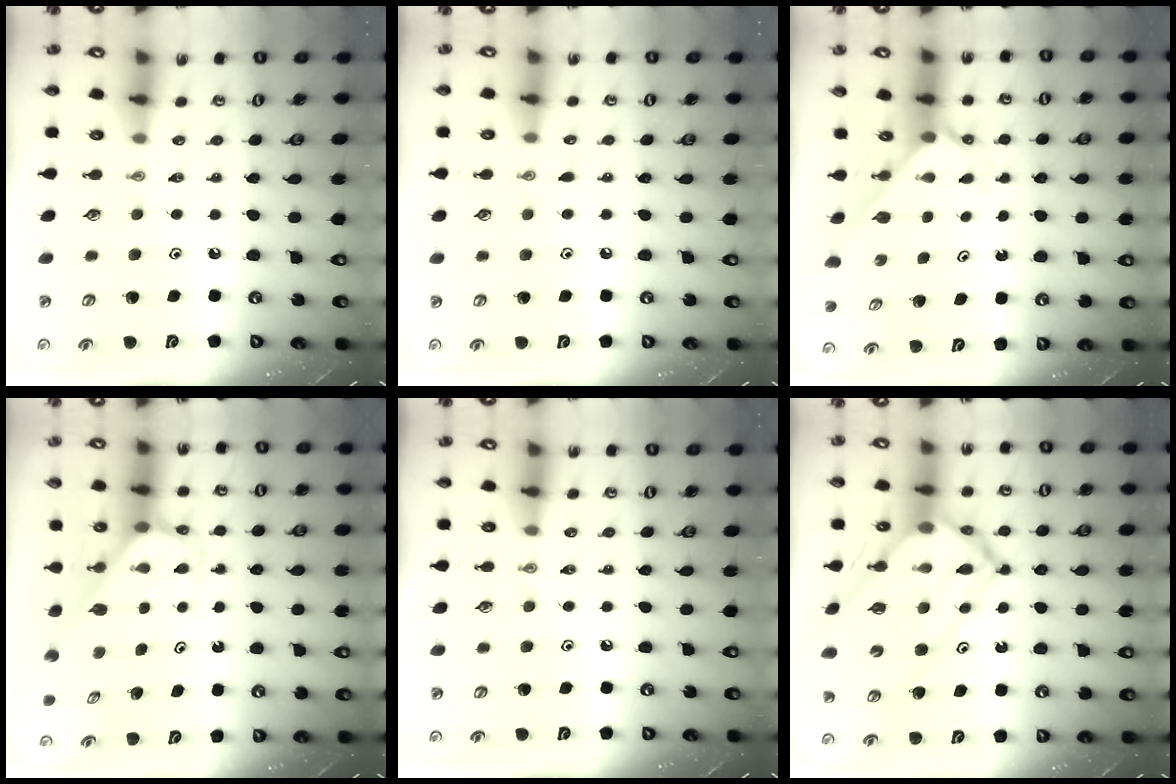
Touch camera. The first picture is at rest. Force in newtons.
{"total": 3.9, "press": 3.9, "slide": 0.2}
{"total": 1.9, "press": 1.9, "slide": 0.2}
{"total": 2.6, "press": 2.6, "slide": 0.1}
{"total": 0.0}
{"total": 17.8, "press": 17.7, "slide": 1.7}